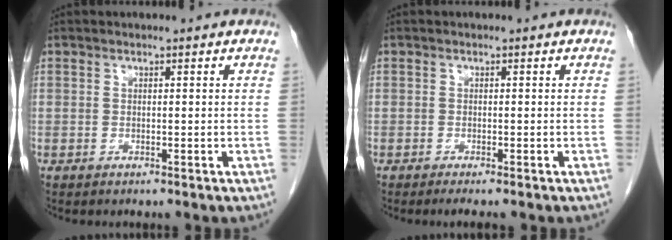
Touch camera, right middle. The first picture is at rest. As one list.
[{"total": 2.2, "force": [-1.8, 0.1, 1.3], "torque": [-0.016, -0.005, -0.023]}]